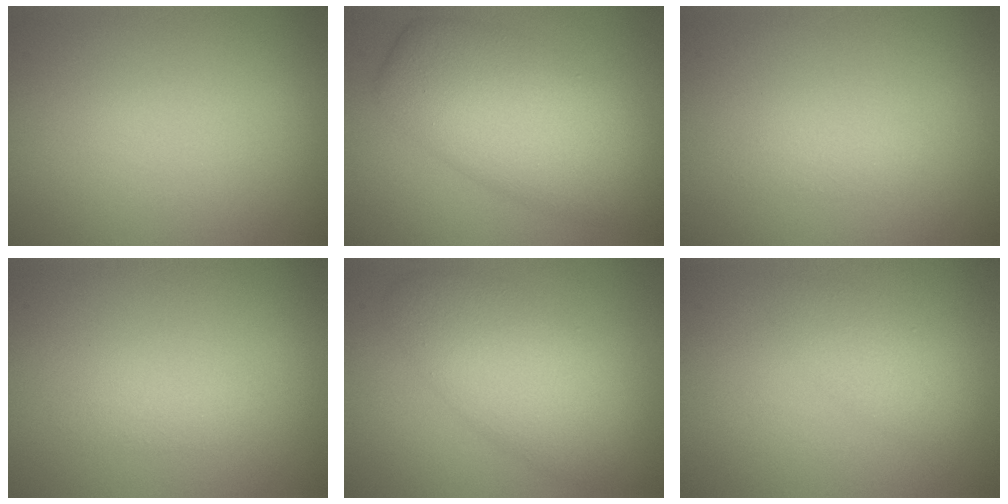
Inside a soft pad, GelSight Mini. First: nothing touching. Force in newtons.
{"total": 8.3, "press": 8.3, "slide": 0.4}
{"total": 0.8, "press": 0.8, "slide": 0.0}
{"total": 1.0, "press": 1.0, "slide": 0.0}
{"total": 6.3, "press": 6.3, "slide": 0.2}
{"total": 2.2, "press": 2.2, "slide": 0.1}